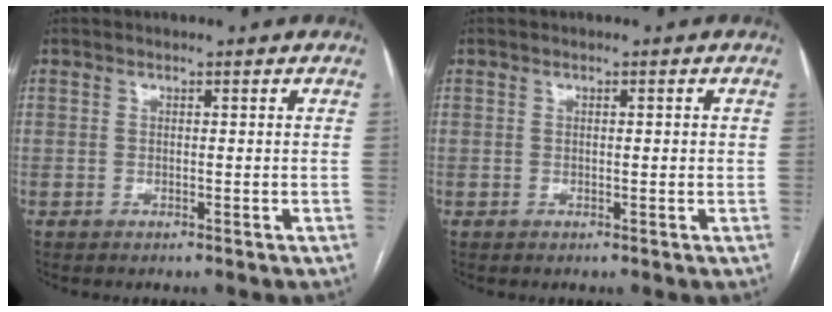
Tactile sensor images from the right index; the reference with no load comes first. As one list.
[{"total": 0.9, "force": [0.1, 0.2, 0.9], "torque": [-0.015, 0.001, 0.002]}]